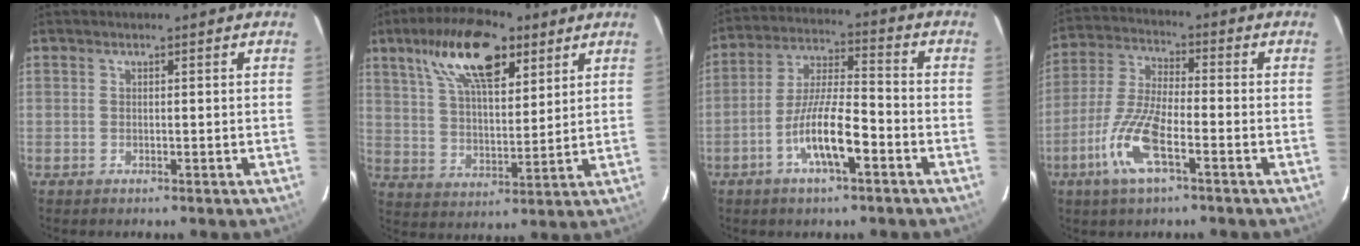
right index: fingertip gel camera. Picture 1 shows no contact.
{"total": 16.1, "force": [9.2, 6.4, 11.5], "torque": [-0.206, 0.026, 0.162]}
{"total": 10.7, "force": [-5.0, 2.2, 9.2], "torque": [-0.184, 0.000, -0.092]}
{"total": 11.5, "force": [-5.4, 3.1, 9.6], "torque": [-0.210, -0.005, -0.110]}